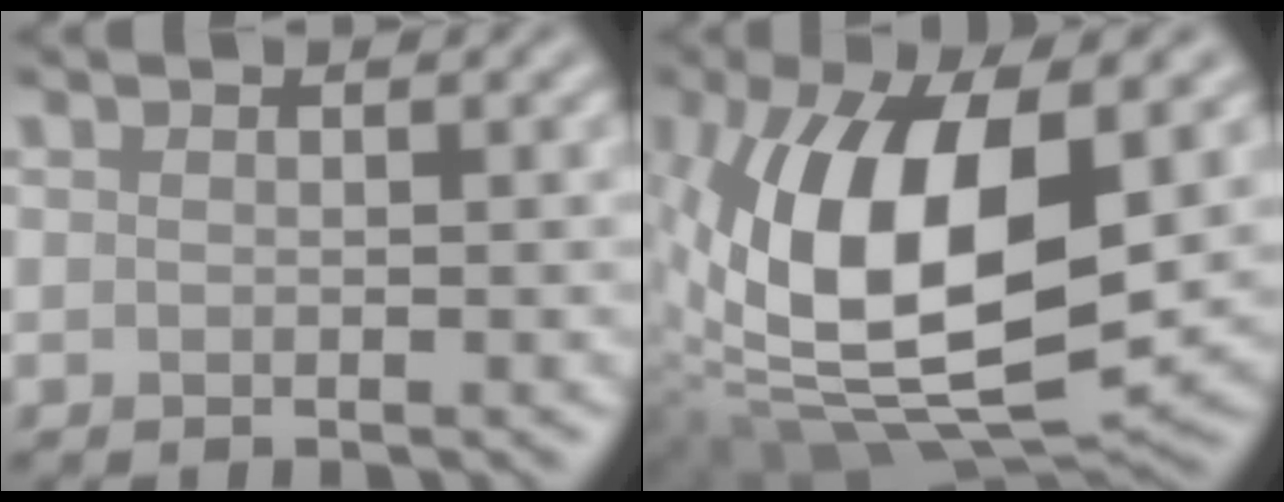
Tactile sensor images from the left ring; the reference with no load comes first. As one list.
[{"total": 15.2, "force": [0.8, 7.0, 13.4], "torque": [-0.254, -0.009, 0.010]}]